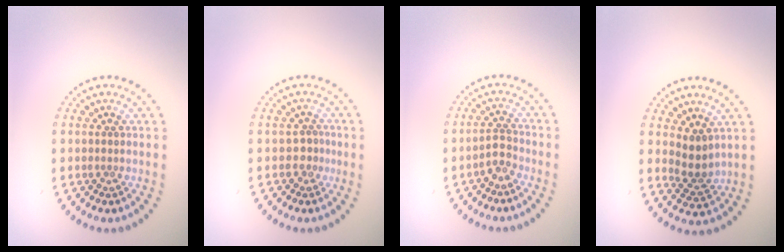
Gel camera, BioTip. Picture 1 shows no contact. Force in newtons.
{"total": 1.2, "press": 0.9, "slide": 0.8}
{"total": 1.7, "press": 1.4, "slide": 1.1}
{"total": 2.3, "press": 1.9, "slide": 1.3}